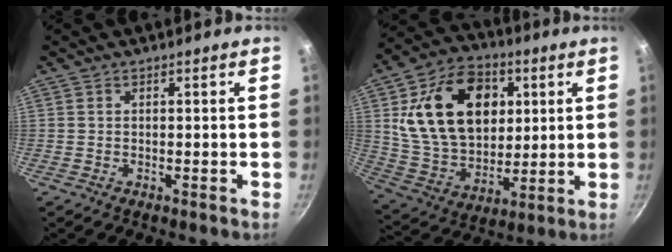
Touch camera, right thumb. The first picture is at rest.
{"total": 23.3, "force": [5.9, 16.2, 15.7], "torque": [-0.236, -0.006, 0.107]}